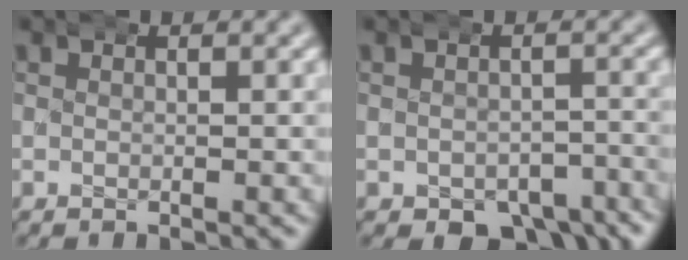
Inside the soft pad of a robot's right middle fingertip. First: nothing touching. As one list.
[{"total": 6.5, "force": [-4.8, 3.2, 3.0], "torque": [-0.029, -0.017, -0.067]}]